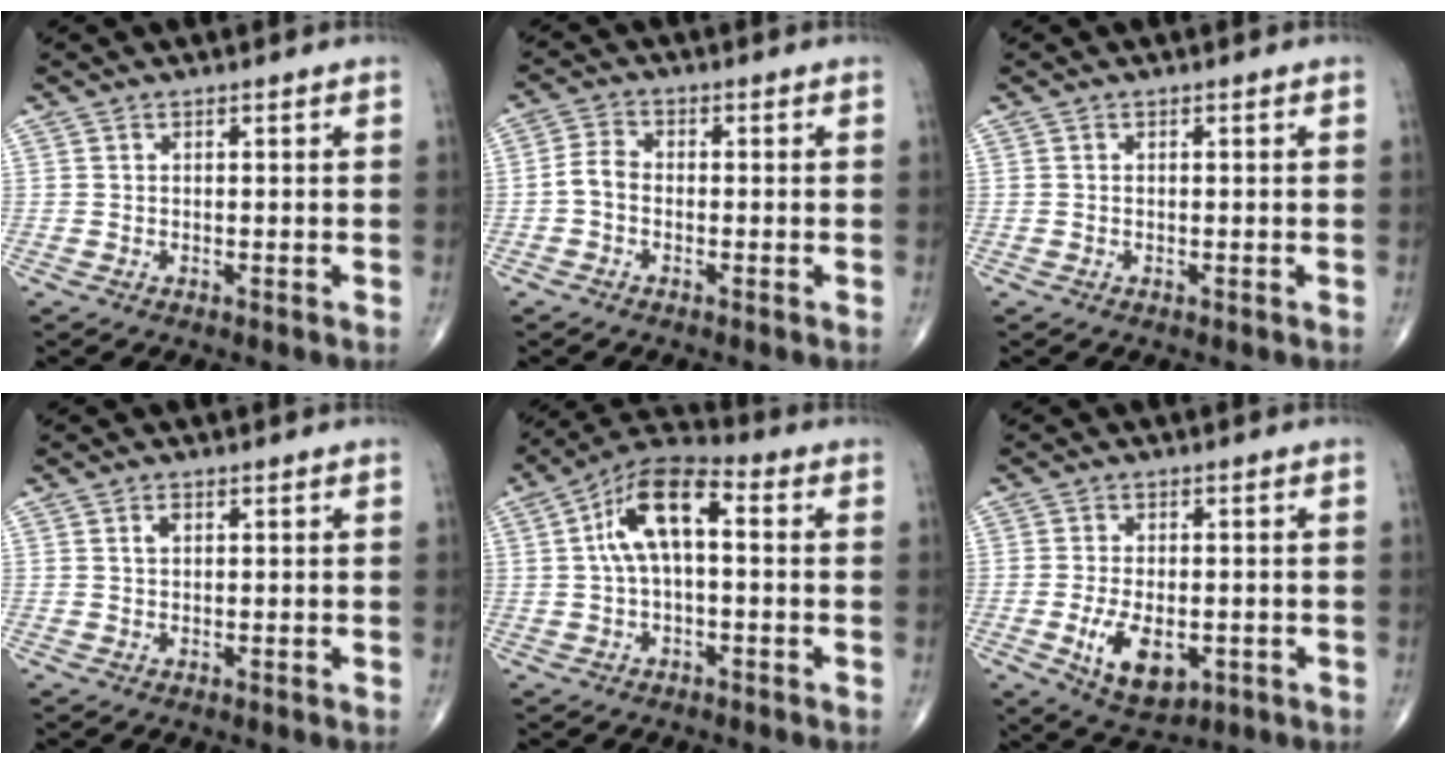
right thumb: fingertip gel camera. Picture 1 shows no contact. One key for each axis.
{"total": 3.5, "fx": -0.9, "fy": 2.4, "fz": 2.4, "tx": -0.045, "ty": 0.013, "tz": -0.028}
{"total": 0.0}
{"total": 1.3, "fx": 0.4, "fy": 0.8, "fz": 1.0, "tx": -0.013, "ty": 0.002, "tz": 0.006}
{"total": 11.5, "fx": 1.3, "fy": 5.2, "fz": 10.2, "tx": -0.184, "ty": 0.040, "tz": 0.011}
{"total": 9.2, "fx": -2.5, "fy": 5.1, "fz": 7.3, "tx": -0.116, "ty": -0.006, "tz": -0.029}